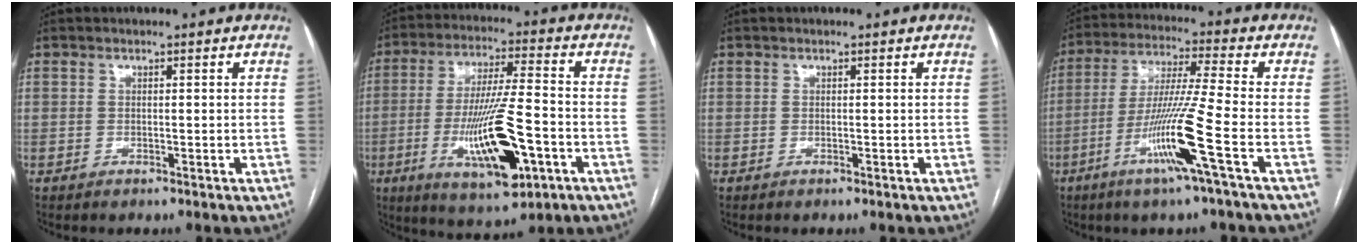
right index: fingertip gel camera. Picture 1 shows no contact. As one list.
[{"total": 15.5, "force": [-5.1, 2.7, 14.4], "torque": [-0.274, -0.015, -0.077]}, {"total": 0.0}, {"total": 12.4, "force": [-4.9, -2.0, 11.2], "torque": [-0.224, -0.017, -0.096]}]